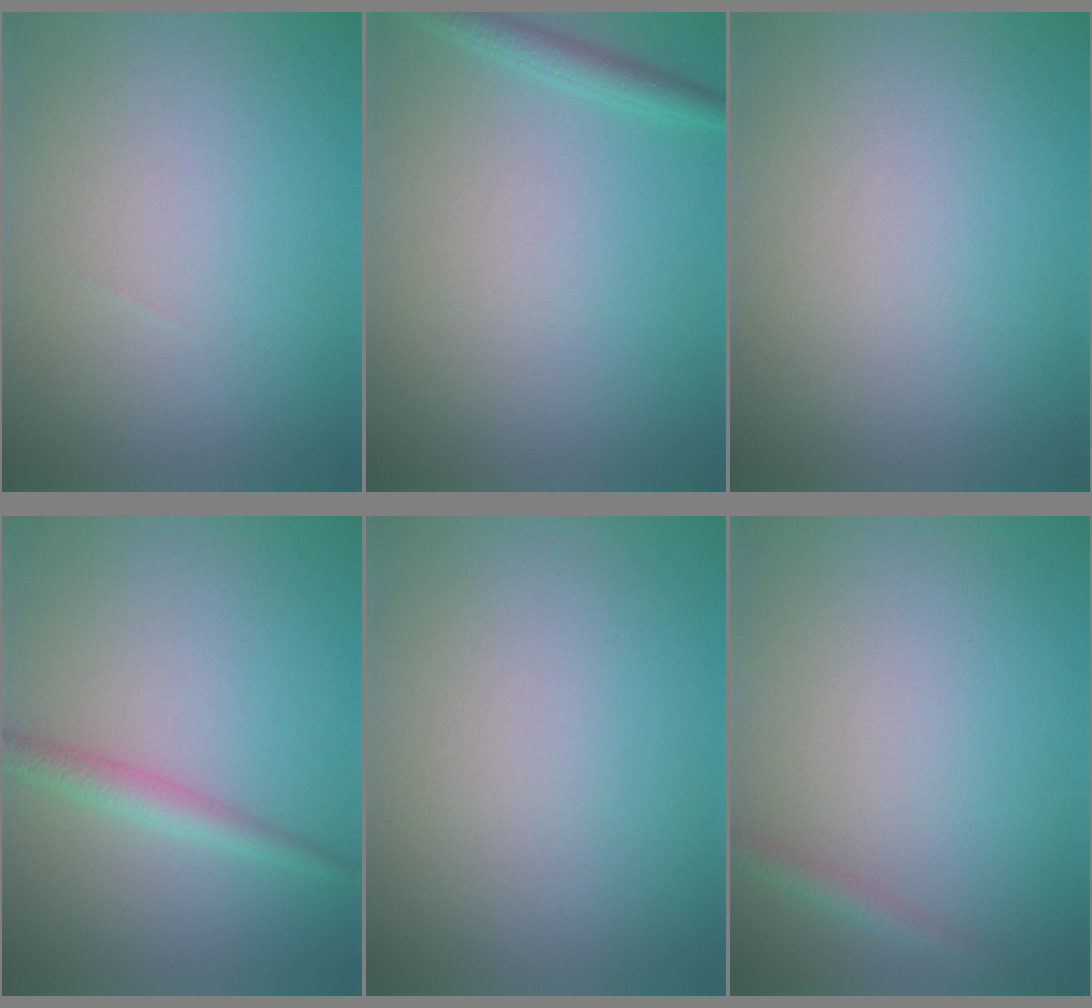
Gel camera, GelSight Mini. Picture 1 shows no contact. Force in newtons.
{"total": 1.8, "press": 1.8, "slide": 0.1}
{"total": 0.0}
{"total": 2.0, "press": 2.0, "slide": 0.0}
{"total": 0.0}
{"total": 1.3, "press": 1.2, "slide": 0.1}